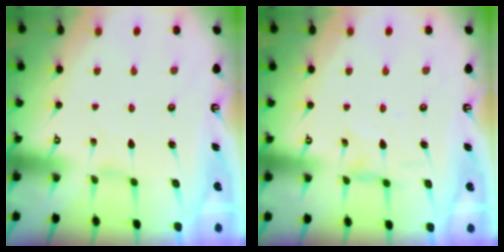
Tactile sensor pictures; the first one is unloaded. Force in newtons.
{"total": 0.5, "press": 0.5, "slide": 0.3}